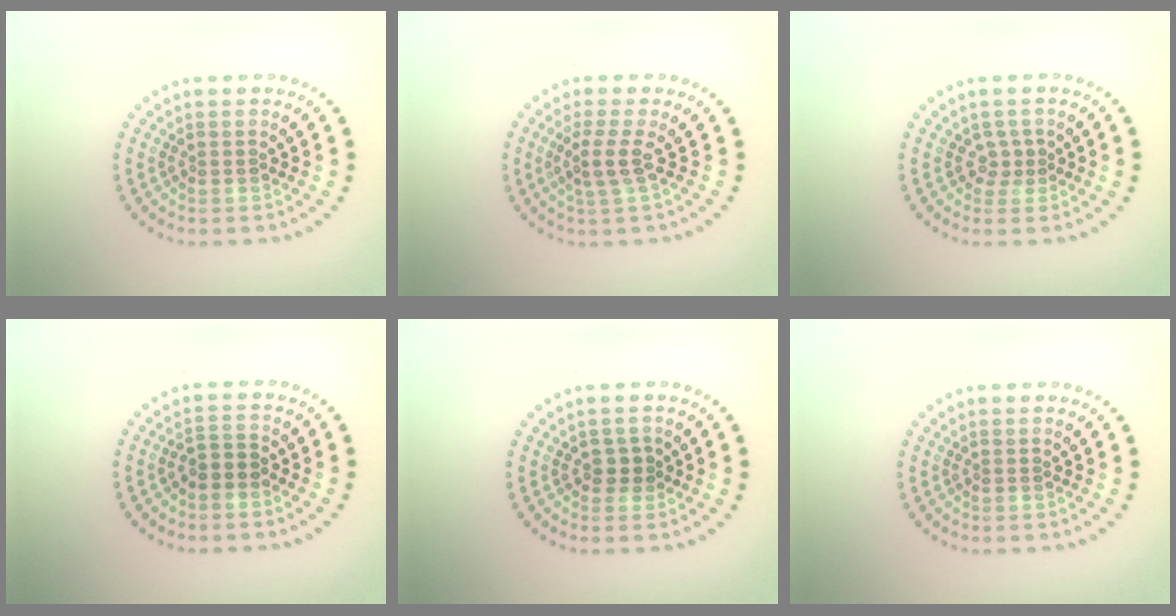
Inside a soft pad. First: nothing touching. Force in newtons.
{"total": 2.1, "press": 1.5, "slide": 1.4}
{"total": 1.5, "press": 1.0, "slide": 1.2}
{"total": 1.9, "press": 1.5, "slide": 1.1}
{"total": 1.2, "press": 1.1, "slide": 0.5}
{"total": 0.0}